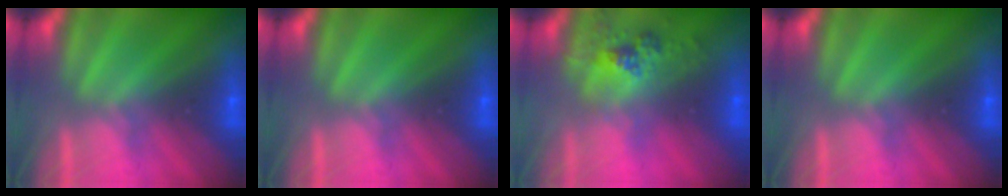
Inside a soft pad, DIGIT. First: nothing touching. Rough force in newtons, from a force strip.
{"total": 0.0}
{"total": 2.4}
{"total": 0.0}